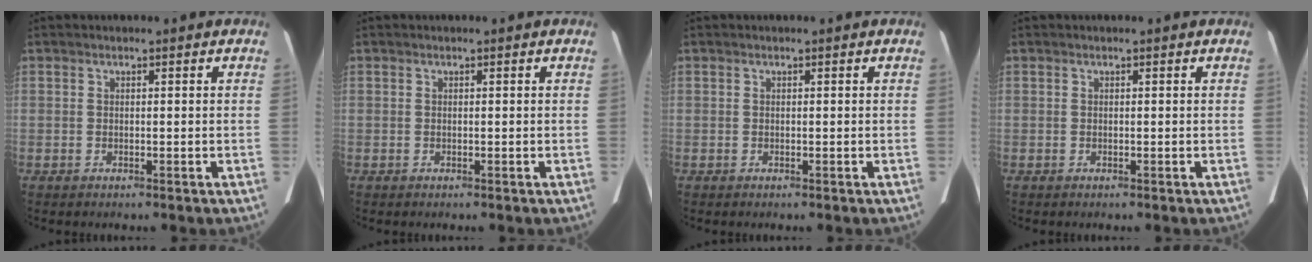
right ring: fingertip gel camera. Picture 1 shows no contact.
{"total": 0.0}
{"total": 0.0}
{"total": 0.0}